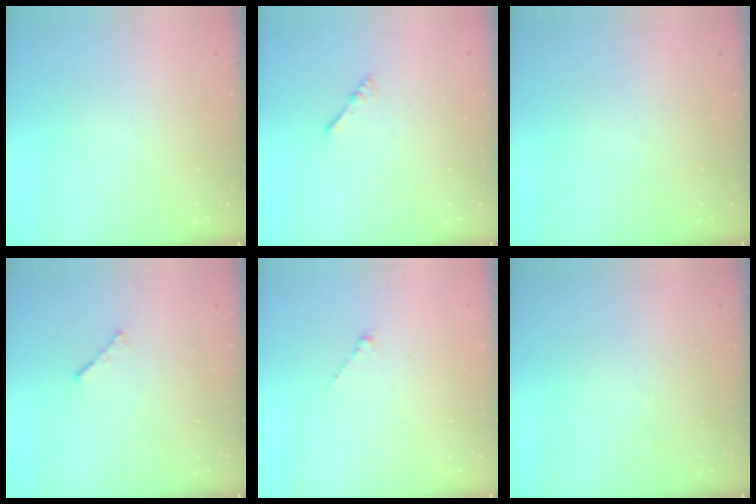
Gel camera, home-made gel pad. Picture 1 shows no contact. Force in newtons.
{"total": 2.4, "press": 2.4, "slide": 0.5}
{"total": 0.0}
{"total": 1.7, "press": 1.6, "slide": 0.5}
{"total": 0.0}
{"total": 0.0}